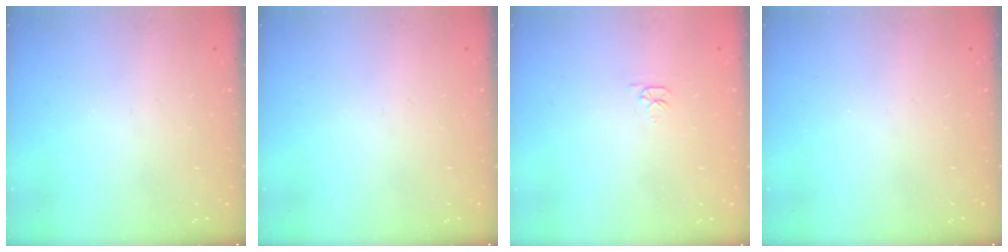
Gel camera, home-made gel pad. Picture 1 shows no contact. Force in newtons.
{"total": 0.0}
{"total": 2.7, "press": 2.7, "slide": 0.4}
{"total": 0.0}